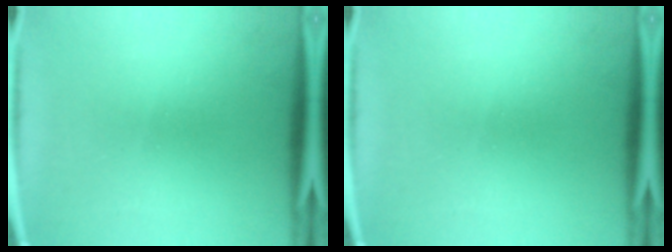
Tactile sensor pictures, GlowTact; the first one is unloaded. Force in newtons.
{"total": 0.0}